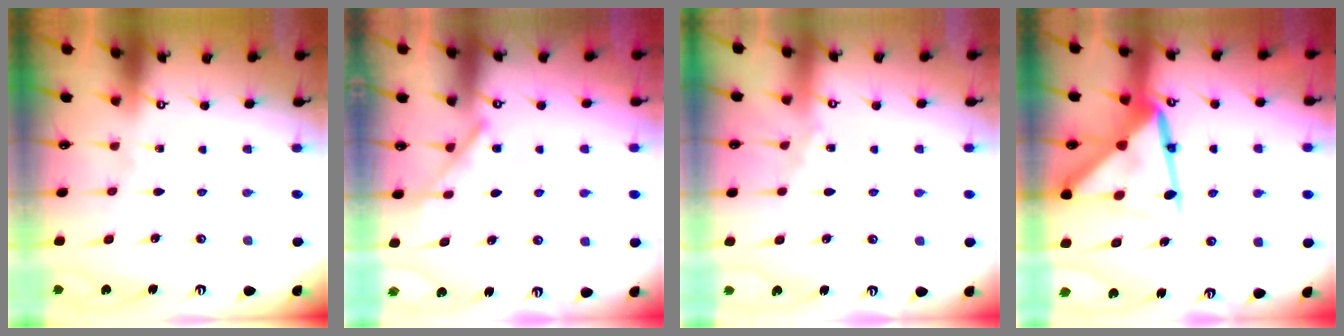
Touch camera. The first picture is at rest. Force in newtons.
{"total": 3.8, "press": 3.8, "slide": 0.5}
{"total": 2.8, "press": 2.8, "slide": 0.5}
{"total": 15.3, "press": 15.2, "slide": 1.4}